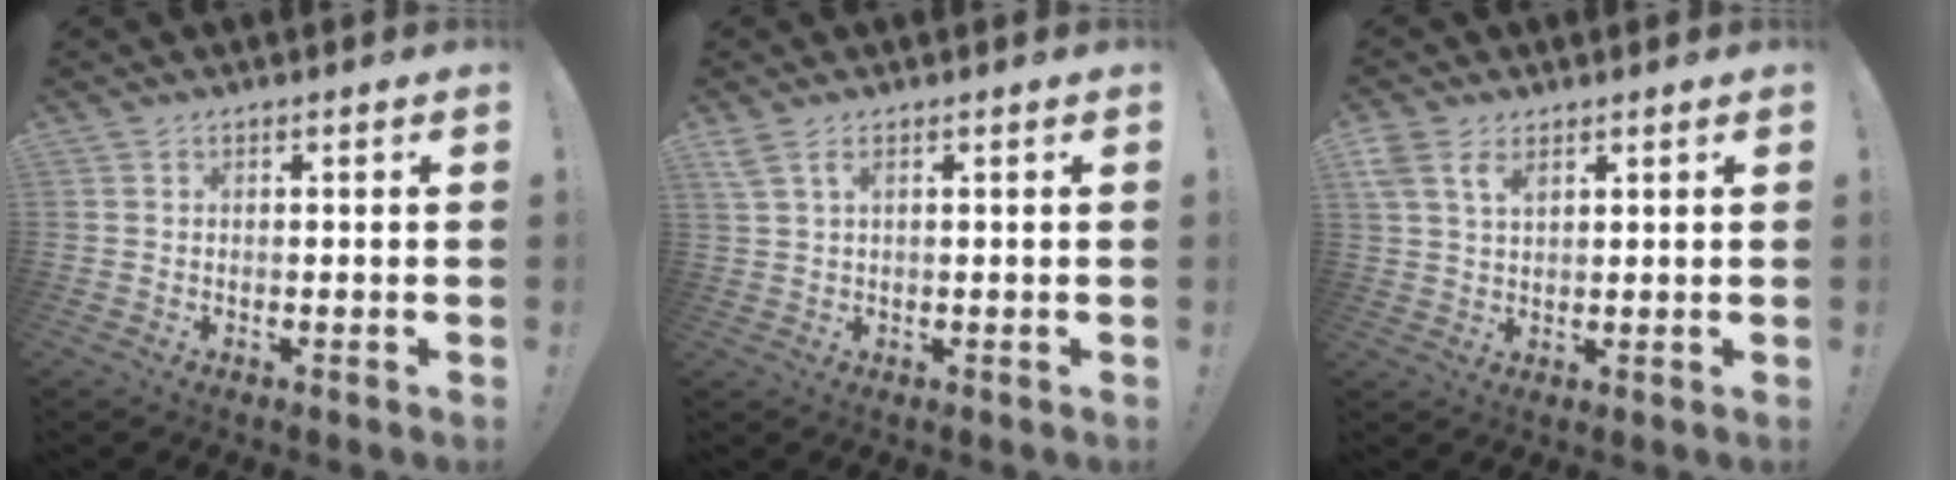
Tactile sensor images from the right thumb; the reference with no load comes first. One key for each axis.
{"total": 3.0, "fx": 1.6, "fy": 0.8, "fz": 2.5, "tx": -0.053, "ty": 0.000, "tz": 0.030}
{"total": 6.1, "fx": 3.3, "fy": 3.2, "fz": 3.9, "tx": -0.070, "ty": -0.010, "tz": 0.062}